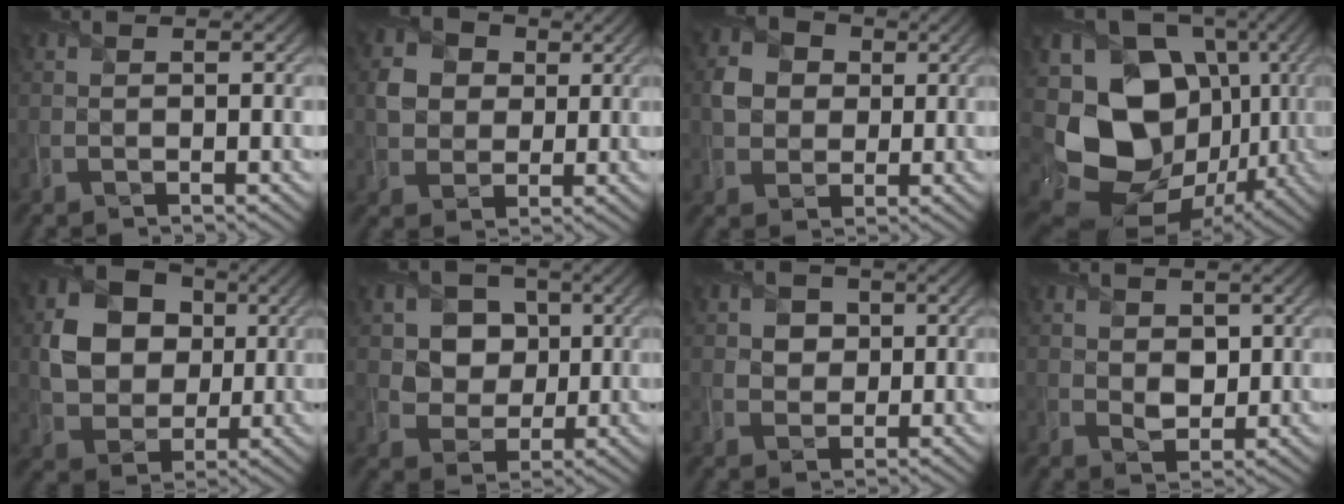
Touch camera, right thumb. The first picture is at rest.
{"total": 5.0, "force": [1.0, 4.4, 2.2], "torque": [-0.060, 0.005, 0.008]}
{"total": 4.6, "force": [0.5, 4.1, 2.1], "torque": [-0.050, 0.007, -0.001]}
{"total": 18.2, "force": [-2.2, 14.0, 11.3], "torque": [-0.239, -0.030, -0.024]}
{"total": 9.0, "force": [1.2, 7.4, 5.0], "torque": [-0.109, -0.001, 0.018]}
{"total": 7.7, "force": [2.3, 6.4, 3.5], "torque": [-0.100, -0.001, 0.043]}
{"total": 2.9, "force": [0.8, 2.4, 1.4], "torque": [-0.035, -0.005, 0.011]}
{"total": 2.3, "force": [0.6, 1.5, 1.6], "torque": [-0.038, -0.007, 0.011]}